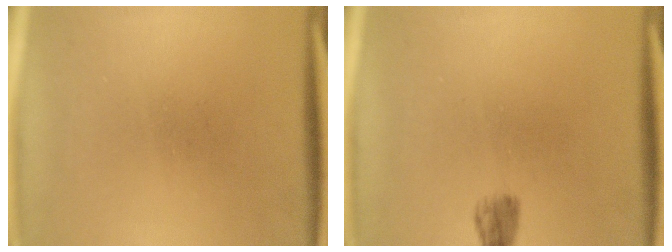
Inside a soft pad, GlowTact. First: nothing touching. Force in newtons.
{"total": 2.1}